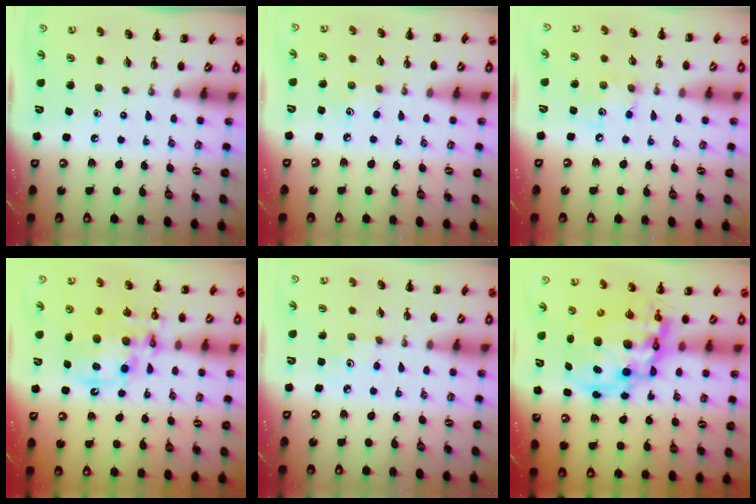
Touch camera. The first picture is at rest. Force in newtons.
{"total": 4.4, "press": 4.3, "slide": 1.2}
{"total": 5.8, "press": 5.7, "slide": 0.7}
{"total": 15.2, "press": 14.8, "slide": 3.4}
{"total": 2.8, "press": 2.7, "slide": 0.8}
{"total": 16.2, "press": 15.7, "slide": 4.1}